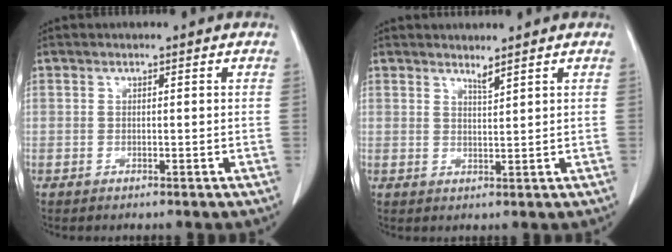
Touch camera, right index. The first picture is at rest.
{"total": 1.5, "force": [1.4, -0.3, 0.5], "torque": [-0.009, -0.011, 0.026]}